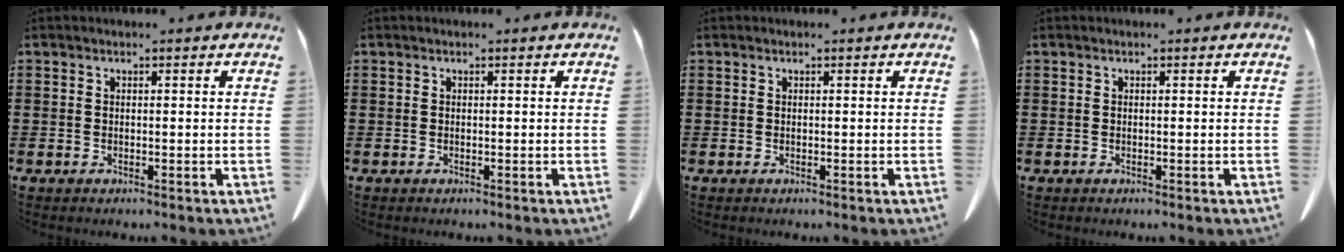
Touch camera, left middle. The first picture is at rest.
{"total": 0.0}
{"total": 0.0}
{"total": 0.0}